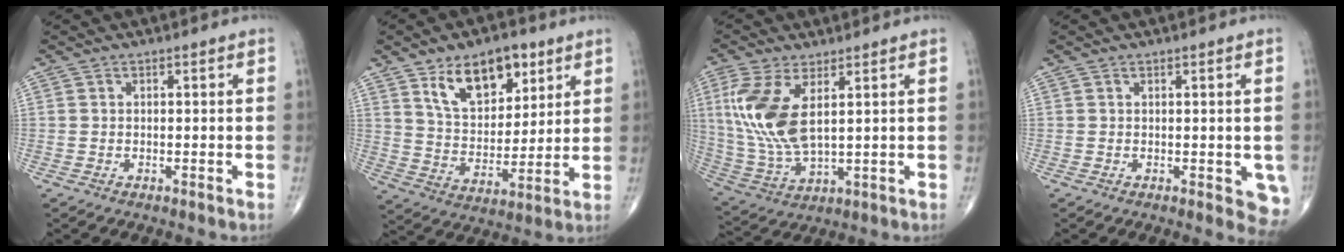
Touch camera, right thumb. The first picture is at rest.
{"total": 14.8, "force": [7.9, 8.3, 9.3], "torque": [-0.113, -0.042, 0.142]}
{"total": 13.1, "force": [3.6, 5.7, 11.3], "torque": [-0.261, -0.018, 0.084]}
{"total": 5.0, "force": [-0.6, 2.1, 4.5], "torque": [-0.028, -0.006, -0.006]}